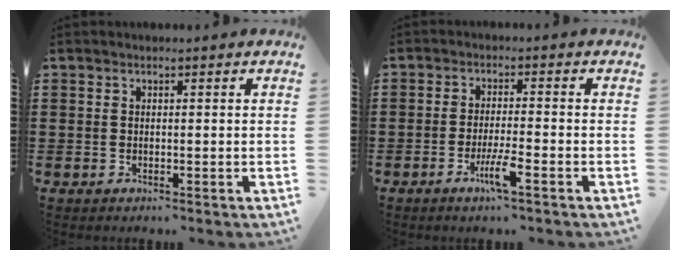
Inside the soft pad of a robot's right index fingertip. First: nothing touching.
{"total": 4.6, "force": [-2.4, 0.2, 3.9], "torque": [-0.077, -0.012, -0.045]}